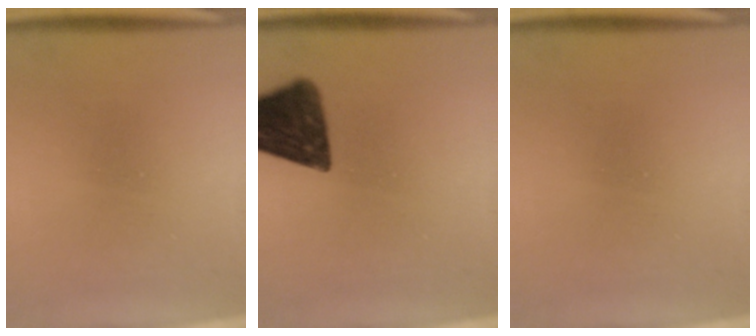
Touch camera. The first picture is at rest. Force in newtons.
{"total": 15.0}
{"total": 0.0}